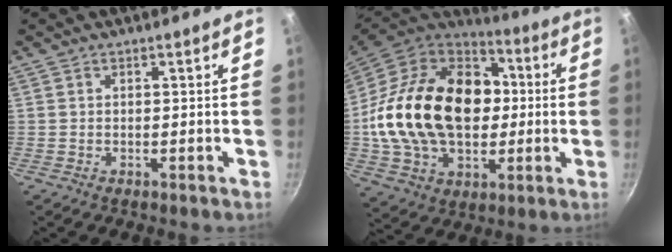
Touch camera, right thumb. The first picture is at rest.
{"total": 29.8, "force": [1.0, 20.7, 21.4], "torque": [-0.357, 0.033, 0.022]}